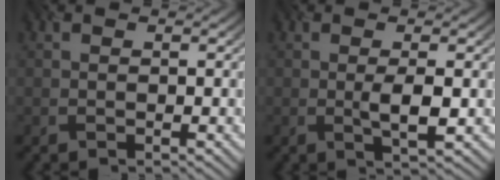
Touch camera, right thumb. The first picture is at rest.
{"total": 2.7, "force": [-0.5, 0.5, 2.6], "torque": [-0.057, 0.001, -0.004]}